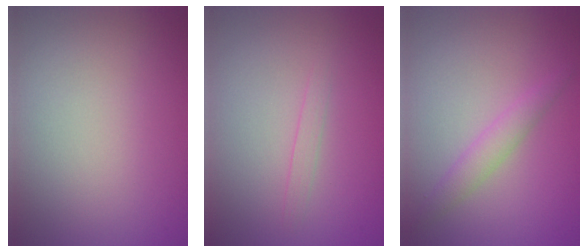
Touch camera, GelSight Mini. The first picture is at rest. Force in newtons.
{"total": 0.8, "press": 0.8, "slide": 0.1}
{"total": 2.0, "press": 2.0, "slide": 0.0}